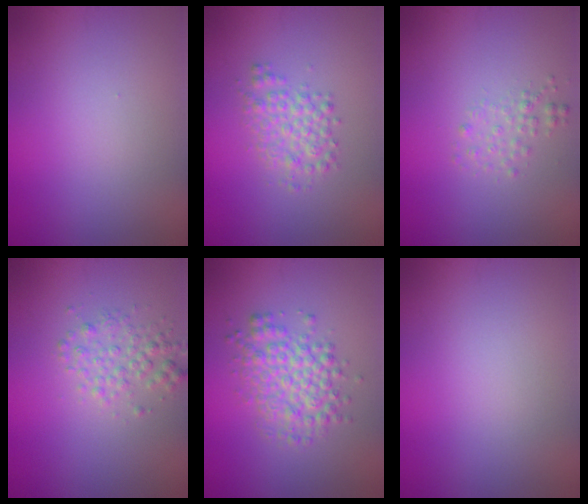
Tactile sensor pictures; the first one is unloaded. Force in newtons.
{"total": 2.6, "press": 2.6, "slide": 0.0}
{"total": 1.3, "press": 1.3, "slide": 0.1}
{"total": 2.2, "press": 2.2, "slide": 0.0}
{"total": 4.1, "press": 4.1, "slide": 0.1}
{"total": 0.0}